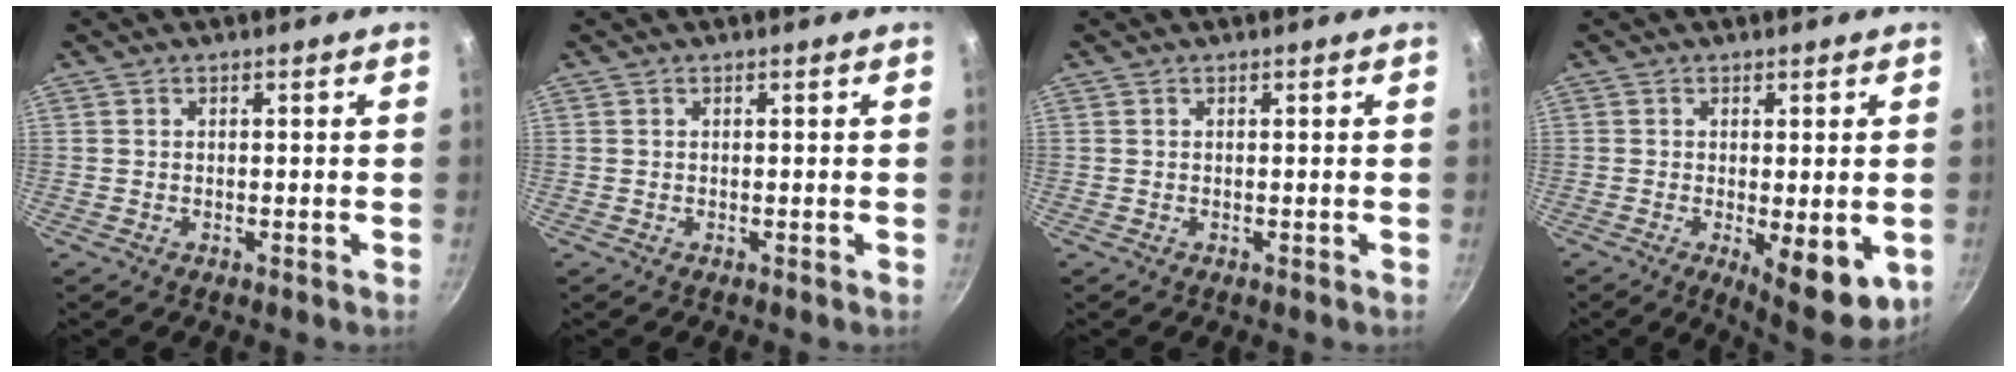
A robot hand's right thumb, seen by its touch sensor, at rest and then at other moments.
{"total": 0.0}
{"total": 0.0}
{"total": 9.9, "force": [-2.8, 3.5, 8.8], "torque": [-0.114, -0.021, -0.033]}